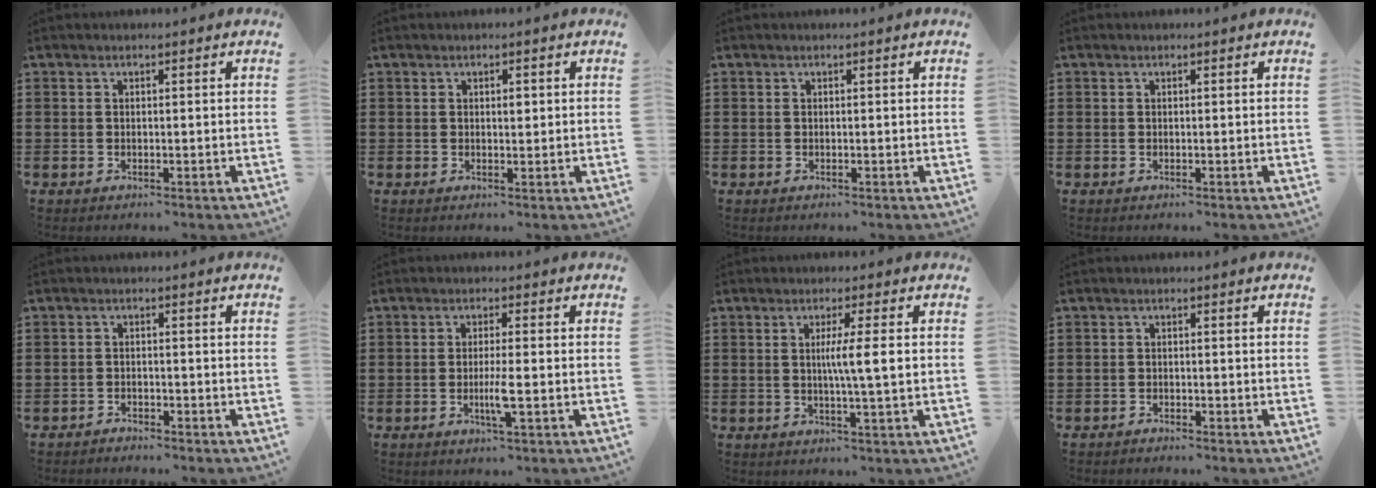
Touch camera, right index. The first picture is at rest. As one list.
[{"total": 1.1, "force": [0.3, 0.6, 0.9], "torque": [-0.010, 0.001, 0.003]}, {"total": 0.0}, {"total": 0.0}, {"total": 1.7, "force": [-1.7, 0.2, -0.2], "torque": [-0.002, 0.004, -0.038]}, {"total": 3.8, "force": [-1.0, 0.0, 3.6], "torque": [-0.070, -0.009, -0.023]}, {"total": 5.0, "force": [0.4, -0.3, 5.0], "torque": [-0.093, -0.007, 0.002]}, {"total": 1.1, "force": [-1.1, 0.1, -0.1], "torque": [-0.002, 0.003, -0.024]}]